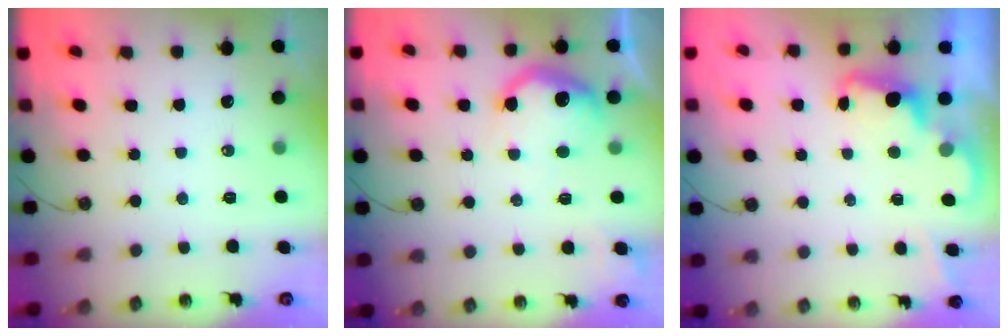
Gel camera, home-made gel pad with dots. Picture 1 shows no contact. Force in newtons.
{"total": 14.6, "press": 14.6, "slide": 1.0}
{"total": 2.3, "press": 2.3, "slide": 0.5}